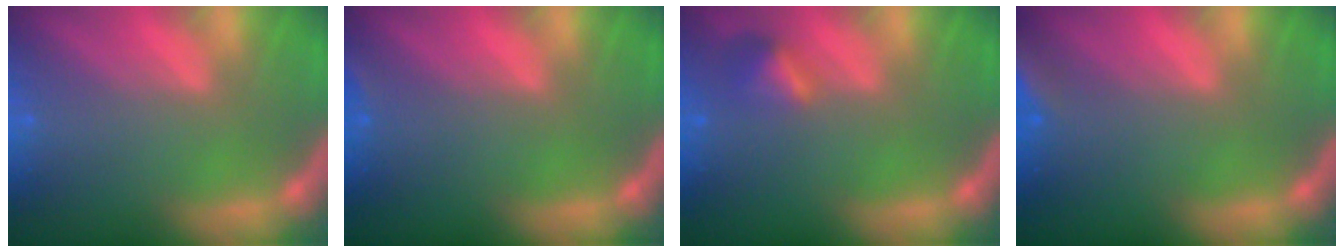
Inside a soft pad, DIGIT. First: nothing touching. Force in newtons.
{"total": 0.9}
{"total": 1.9}
{"total": 4.0}